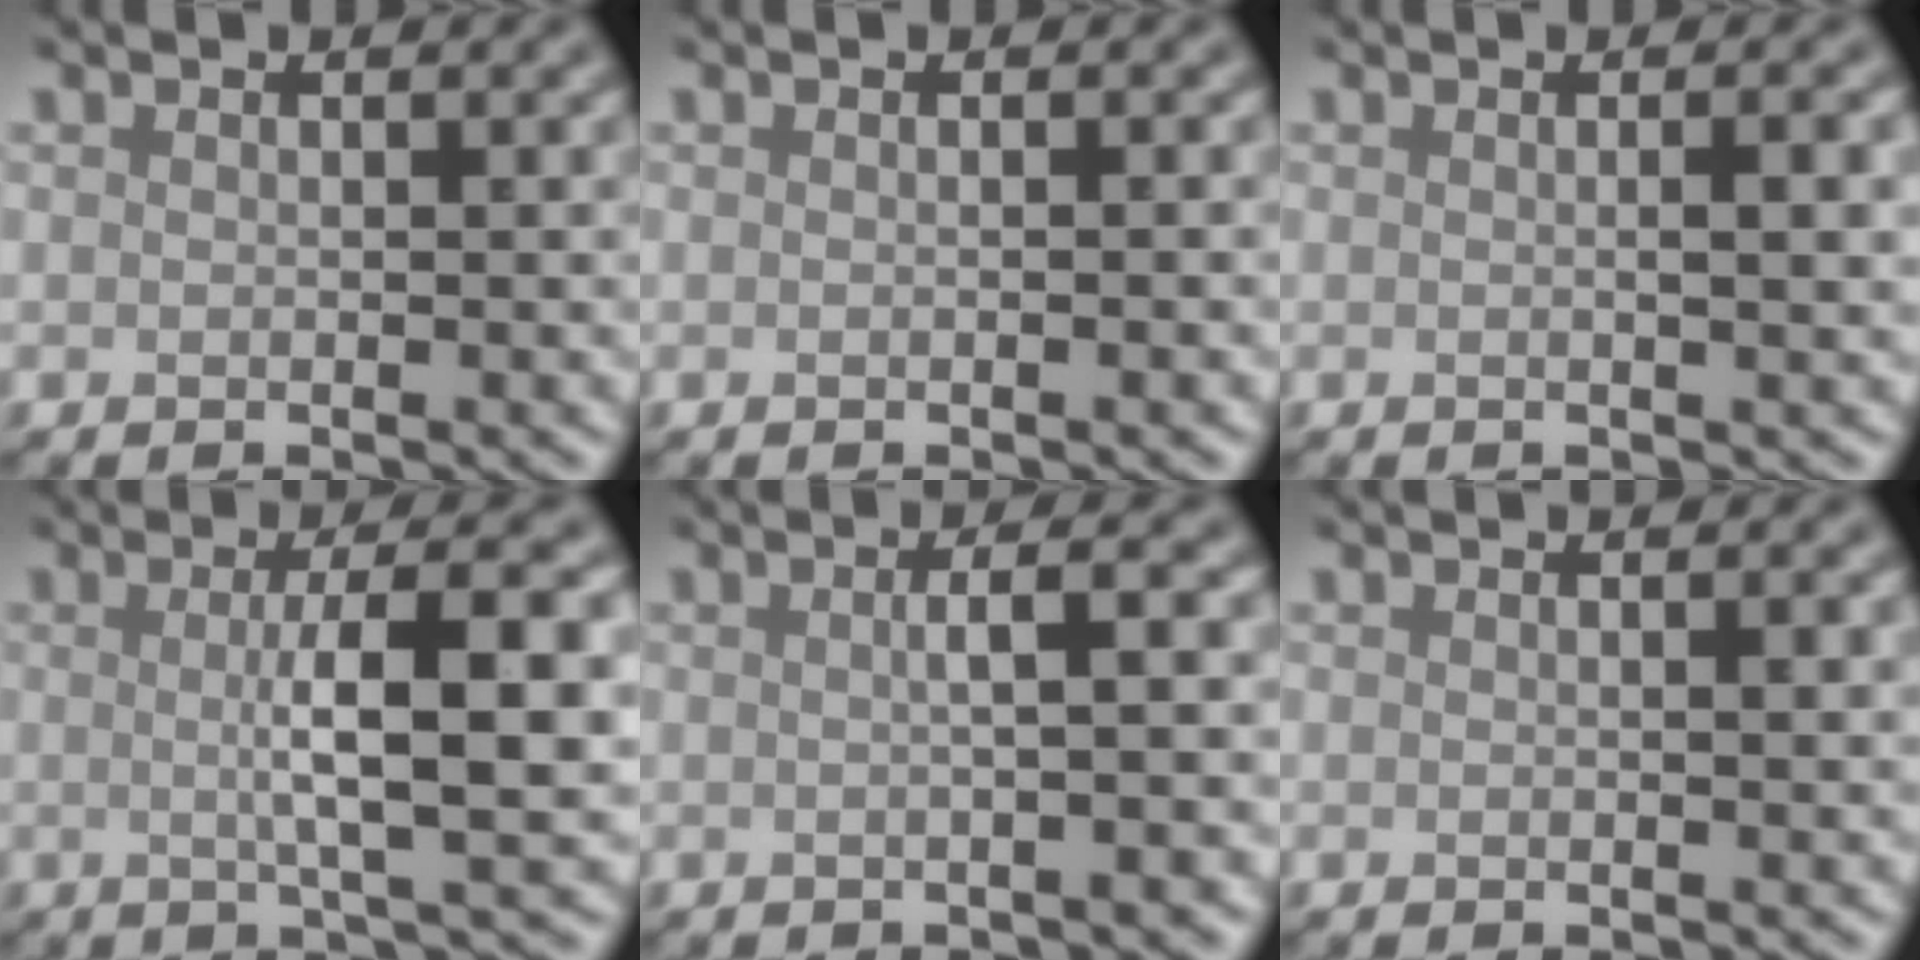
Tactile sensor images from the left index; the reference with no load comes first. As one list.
[{"total": 0.7, "force": [-0.1, 0.1, 0.6], "torque": [-0.006, 0.001, -0.003]}, {"total": 2.4, "force": [0.1, 0.6, 2.3], "torque": [-0.028, 0.004, -0.002]}, {"total": 7.2, "force": [0.3, 1.5, 7.0], "torque": [-0.102, 0.009, 0.001]}, {"total": 4.1, "force": [0.2, 1.5, 3.8], "torque": [-0.024, 0.014, -0.013]}, {"total": 0.8, "force": [0.1, 0.1, 0.8], "torque": [-0.010, 0.002, 0.001]}]